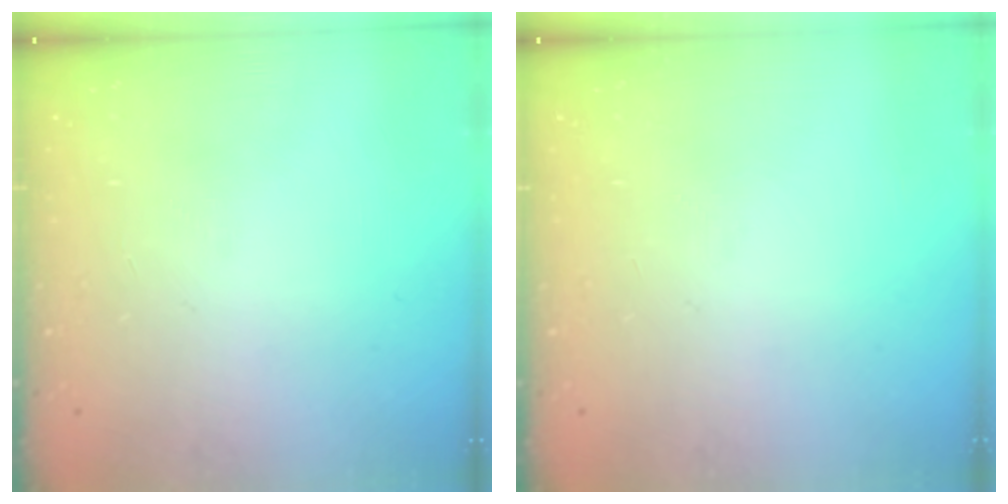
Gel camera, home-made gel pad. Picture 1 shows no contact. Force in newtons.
{"total": 0.0}